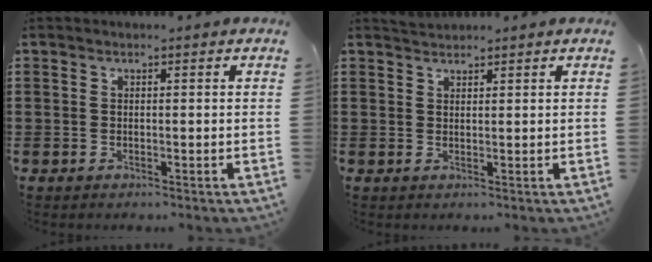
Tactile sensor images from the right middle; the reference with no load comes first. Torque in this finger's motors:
{"motor_torque": [0.00, 0.00, 0.00, -0.01]}